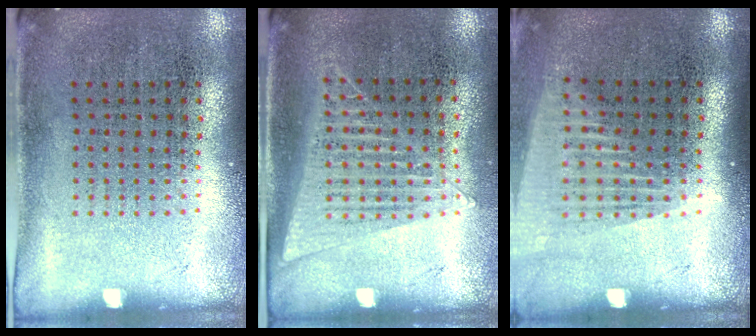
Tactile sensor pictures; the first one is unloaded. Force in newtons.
{"total": 1.4, "press": 1.3, "slide": 0.5}
{"total": 1.4, "press": 1.2, "slide": 0.8}